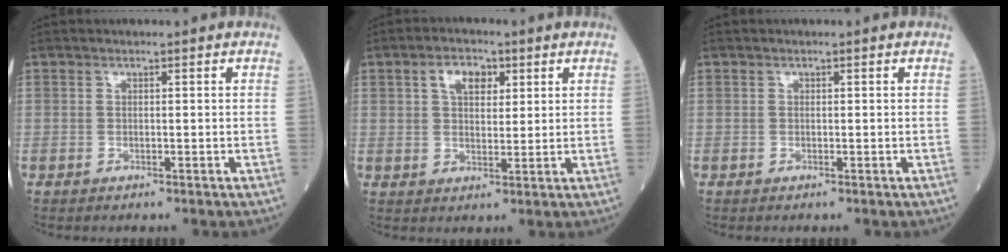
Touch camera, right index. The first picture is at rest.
{"total": 5.2, "force": [2.3, 2.9, 3.6], "torque": [-0.069, 0.011, 0.040]}
{"total": 0.0}